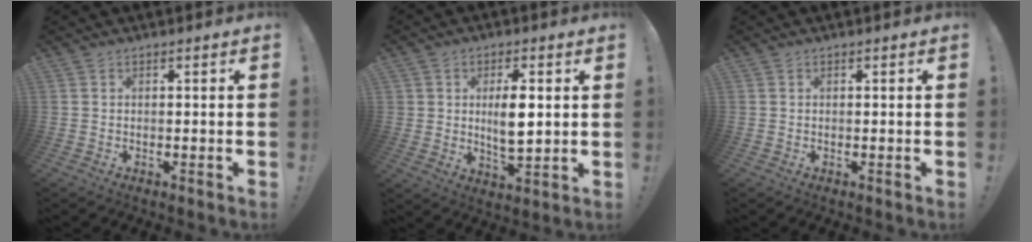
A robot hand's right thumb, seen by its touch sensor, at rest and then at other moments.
{"total": 10.5, "force": [1.5, 7.6, 7.1], "torque": [-0.118, 0.000, 0.032]}
{"total": 0.0}